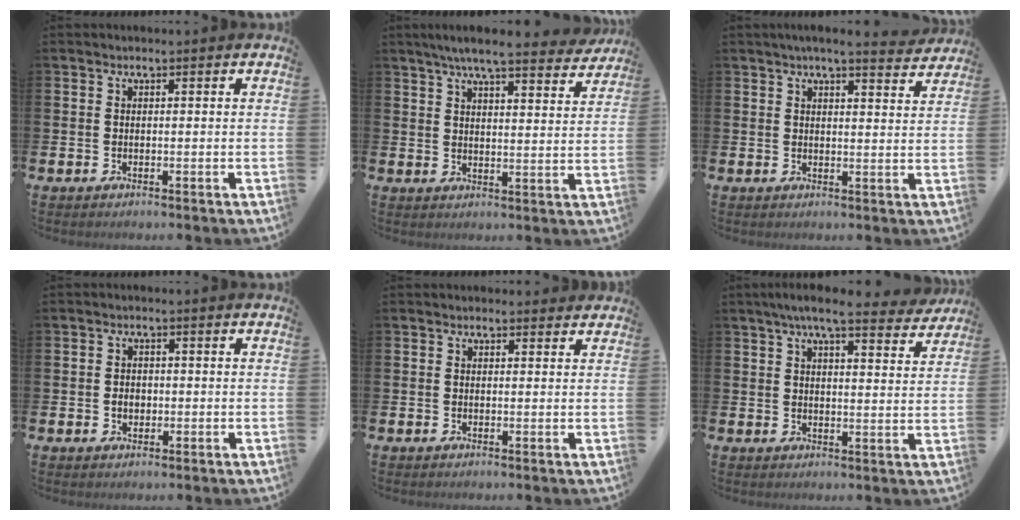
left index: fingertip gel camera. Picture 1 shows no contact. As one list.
[{"total": 7.0, "force": [6.3, 0.6, 2.9], "torque": [-0.067, -0.029, 0.110]}, {"total": 4.8, "force": [4.5, -0.1, 1.6], "torque": [-0.034, -0.020, 0.078]}, {"total": 1.8, "force": [-0.3, 1.4, 1.0], "torque": [-0.011, 0.004, -0.010]}, {"total": 0.9, "force": [0.8, 0.4, 0.1], "torque": [0.004, 0.003, 0.013]}, {"total": 6.9, "force": [6.0, 0.9, 3.1], "torque": [-0.062, -0.024, 0.103]}]